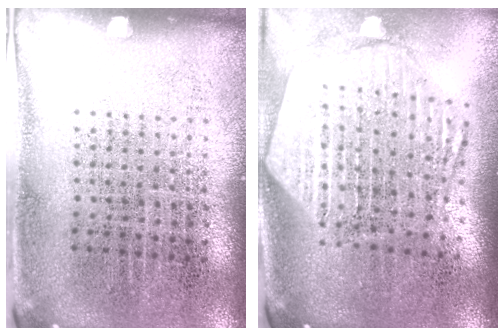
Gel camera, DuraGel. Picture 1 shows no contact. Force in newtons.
{"total": 2.6, "press": 2.1, "slide": 1.5}